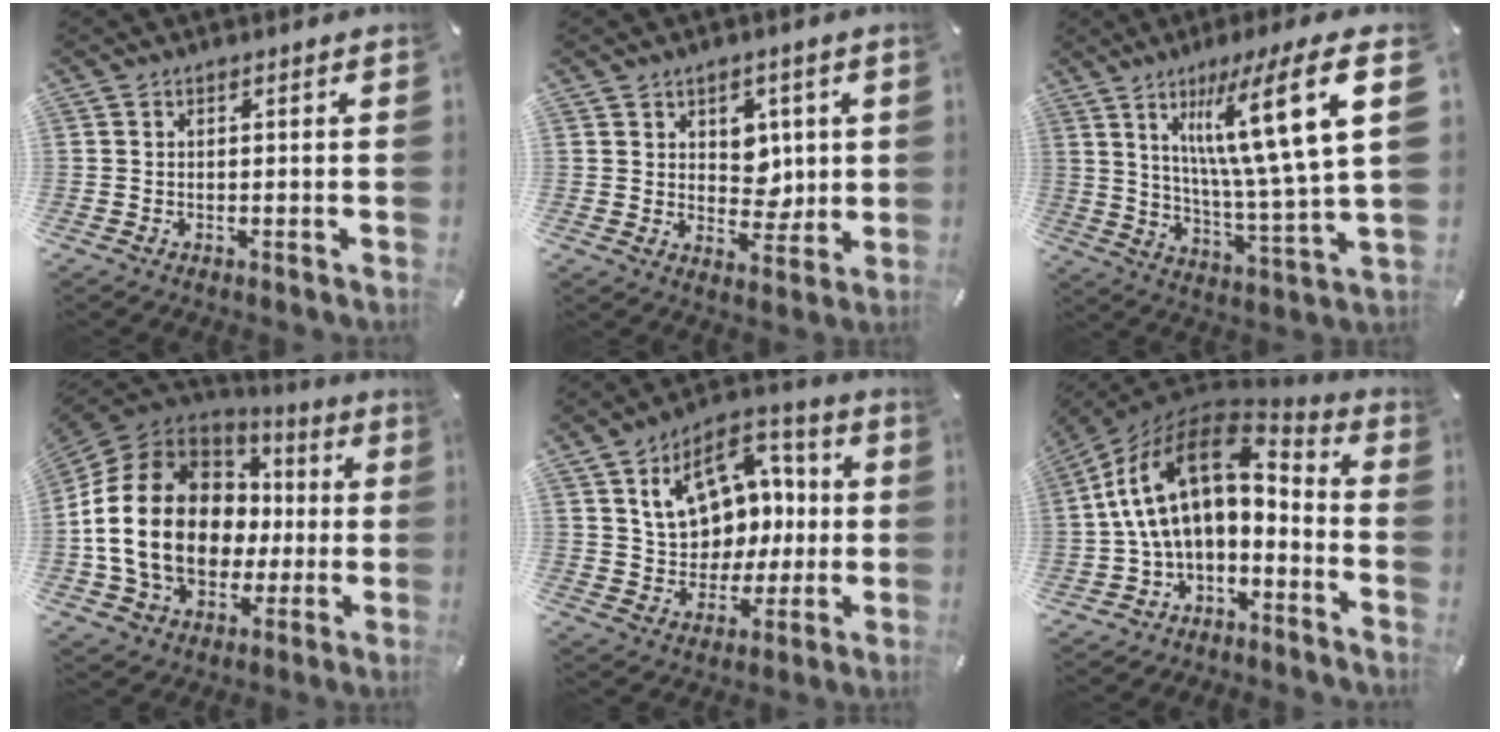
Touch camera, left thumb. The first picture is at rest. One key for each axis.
{"total": 7.1, "fx": 2.6, "fy": 6.0, "fz": 2.9, "tx": -0.028, "ty": -0.014, "tz": 0.043}
{"total": 21.2, "fx": 9.3, "fy": 3.0, "fz": 18.8, "tx": -0.313, "ty": -0.048, "tz": 0.122}
{"total": 22.0, "fx": -1.5, "fy": 16.6, "fz": 14.4, "tx": -0.323, "ty": 0.017, "tz": -0.022}
{"total": 15.1, "fx": 4.5, "fy": 12.1, "fz": 7.7, "tx": -0.120, "ty": -0.010, "tz": 0.091}
{"total": 17.9, "fx": 2.4, "fy": 10.8, "fz": 14.0, "tx": -0.294, "ty": -0.015, "tz": 0.043}